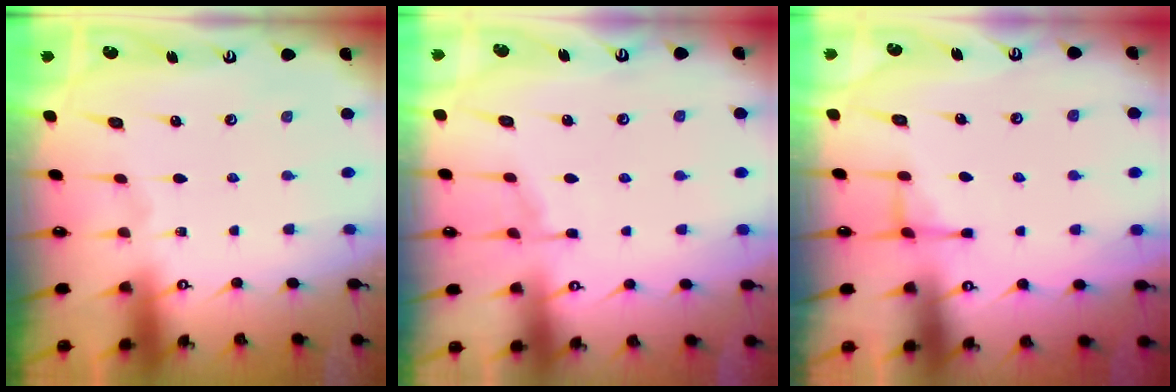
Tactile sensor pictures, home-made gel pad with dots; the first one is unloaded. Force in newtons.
{"total": 3.5, "press": 3.5, "slide": 0.6}
{"total": 3.9, "press": 3.8, "slide": 0.7}